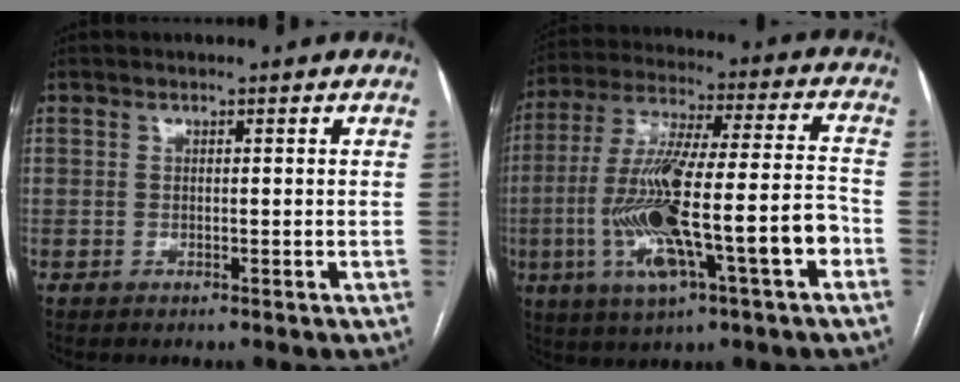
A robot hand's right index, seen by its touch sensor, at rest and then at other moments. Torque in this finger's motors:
{"motor_torque": [1.38, -0.76, 0.65, 0.21]}